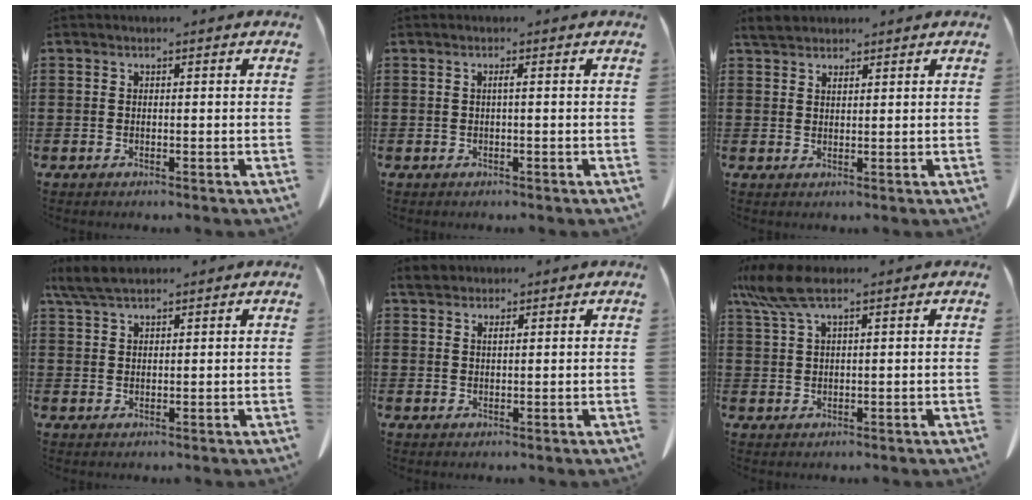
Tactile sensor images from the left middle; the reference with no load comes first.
{"total": 0.8, "force": [0.0, -0.2, 0.8], "torque": [-0.015, -0.002, -0.001]}
{"total": 2.4, "force": [2.3, 0.6, 0.7], "torque": [-0.019, 0.003, 0.045]}
{"total": 4.2, "force": [3.4, 0.9, 2.4], "torque": [-0.055, 0.000, 0.064]}
{"total": 2.1, "force": [1.8, 0.6, 0.8], "torque": [-0.022, 0.004, 0.034]}
{"total": 6.1, "force": [3.8, 1.5, 4.6], "torque": [-0.112, -0.004, 0.065]}